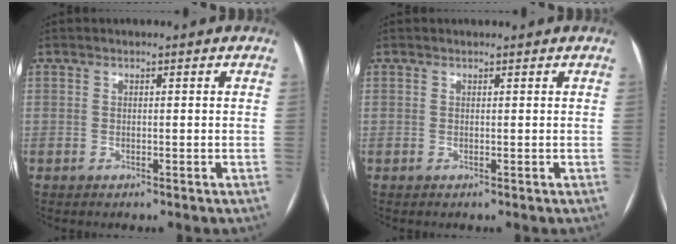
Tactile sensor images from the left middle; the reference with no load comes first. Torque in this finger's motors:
{"motor_torque": [0.13, -0.13, -0.04, -0.01]}